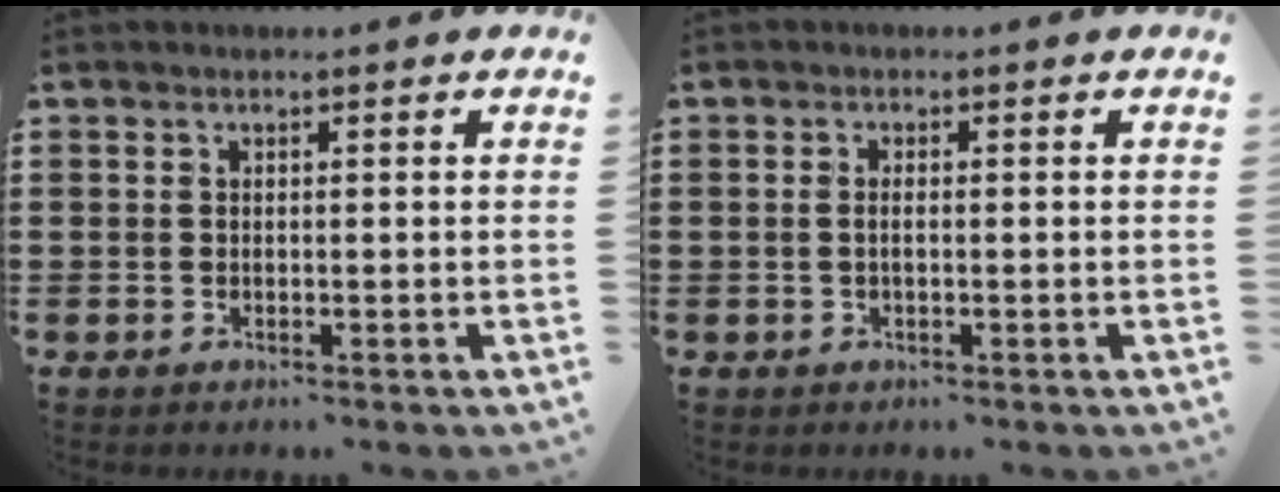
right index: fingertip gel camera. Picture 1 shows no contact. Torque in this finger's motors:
{"motor_torque": [1.23, 0.90, -0.10, -0.02]}